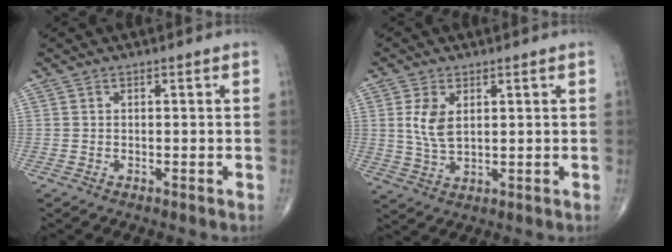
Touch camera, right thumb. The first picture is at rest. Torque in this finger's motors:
{"motor_torque": [-0.28, 0.50, 0.52, 0.16, 0.02]}